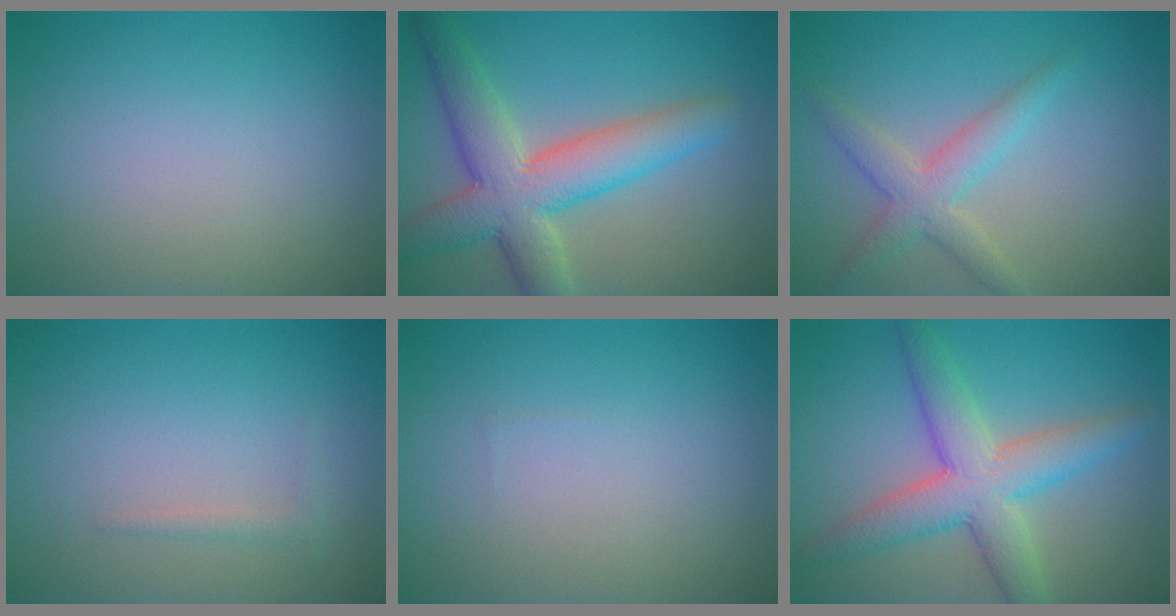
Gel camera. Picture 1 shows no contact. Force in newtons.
{"total": 7.8, "press": 7.8, "slide": 0.5}
{"total": 3.3, "press": 3.3, "slide": 0.1}
{"total": 0.8, "press": 0.8, "slide": 0.0}
{"total": 0.0}
{"total": 6.3, "press": 6.3, "slide": 0.3}